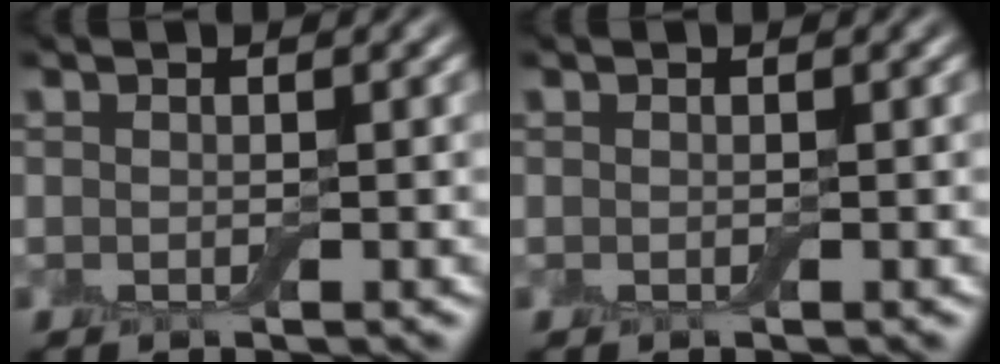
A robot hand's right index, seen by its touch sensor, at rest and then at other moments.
{"total": 0.0}